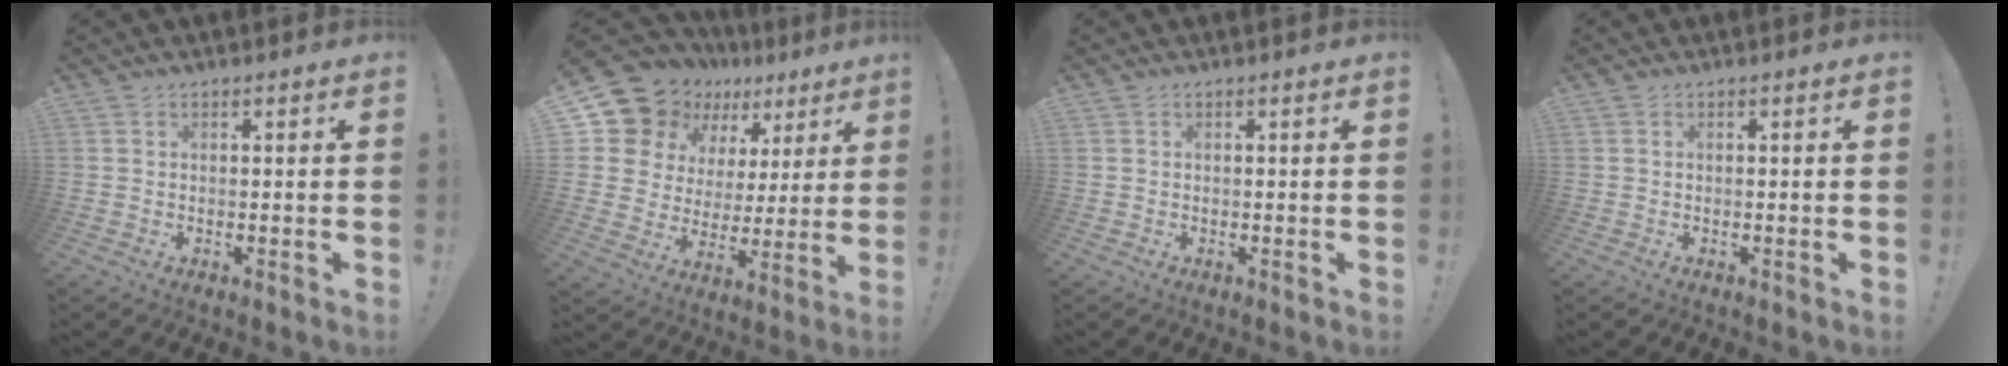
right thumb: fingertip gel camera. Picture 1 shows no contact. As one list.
[{"total": 15.2, "force": [11.3, 9.0, 4.8], "torque": [-0.099, -0.081, 0.223]}, {"total": 0.0}, {"total": 0.0}]